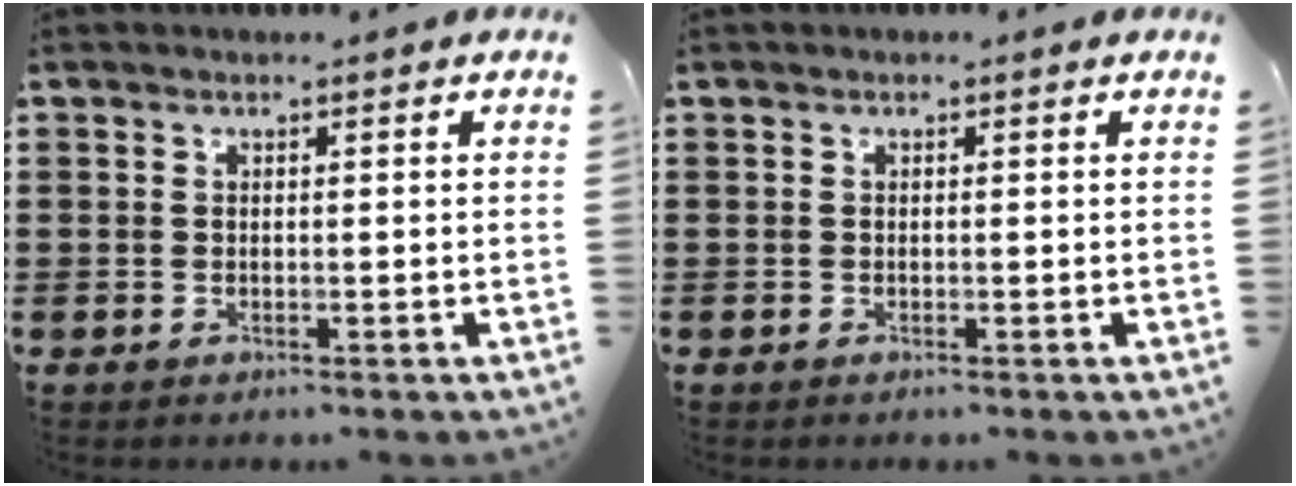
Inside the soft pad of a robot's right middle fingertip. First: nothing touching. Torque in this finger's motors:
{"motor_torque": [0.74, -0.49, 0.23, 0.06]}